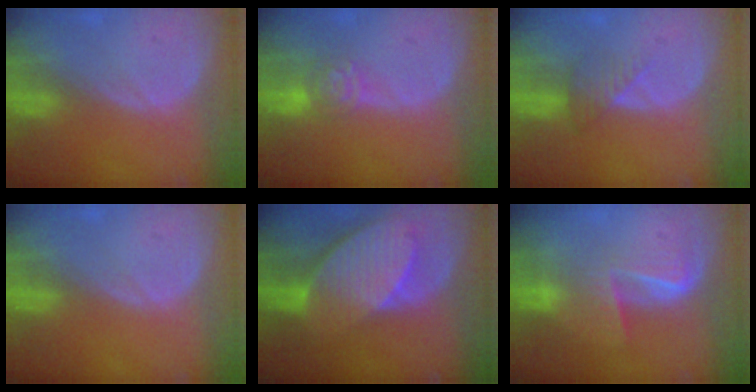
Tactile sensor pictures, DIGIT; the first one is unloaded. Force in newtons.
{"total": 4.7, "press": 4.2, "slide": 2.1}
{"total": 3.3, "press": 3.0, "slide": 1.2}
{"total": 0.0}
{"total": 10.2, "press": 8.9, "slide": 5.0}
{"total": 6.9, "press": 5.6, "slide": 4.0}